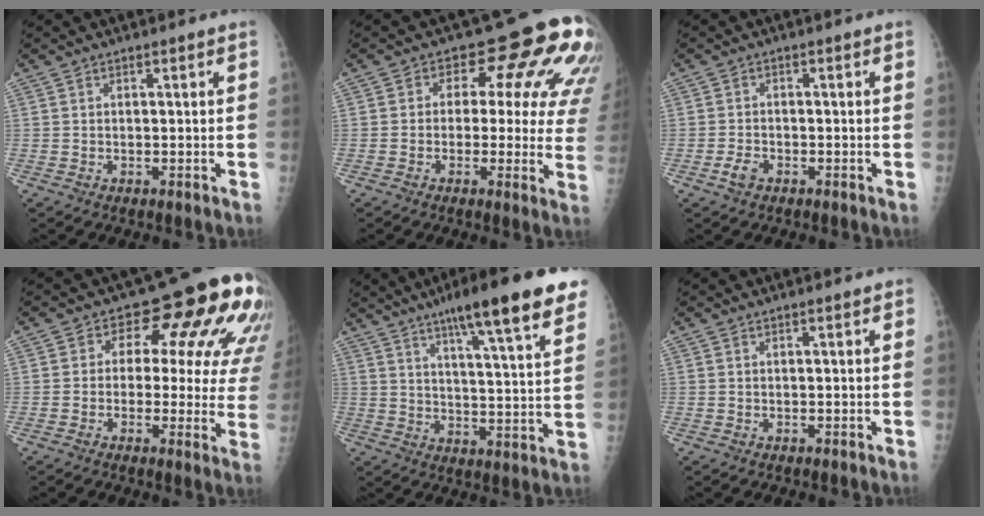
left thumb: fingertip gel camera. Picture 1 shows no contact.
{"total": 16.3, "force": [5.7, 8.8, 12.5], "torque": [-0.098, -0.009, 0.044]}
{"total": 2.6, "force": [-1.4, 1.6, 1.4], "torque": [-0.025, 0.005, -0.027]}
{"total": 17.6, "force": [6.7, 9.6, 13.1], "torque": [-0.107, -0.012, 0.057]}
{"total": 20.2, "force": [13.1, 2.8, 15.0], "torque": [-0.203, -0.041, 0.185]}
{"total": 0.9, "force": [0.6, 0.4, 0.5], "torque": [-0.008, -0.001, 0.005]}